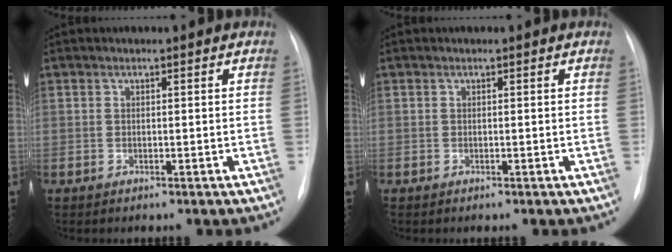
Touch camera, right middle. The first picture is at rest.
{"total": 0.0}